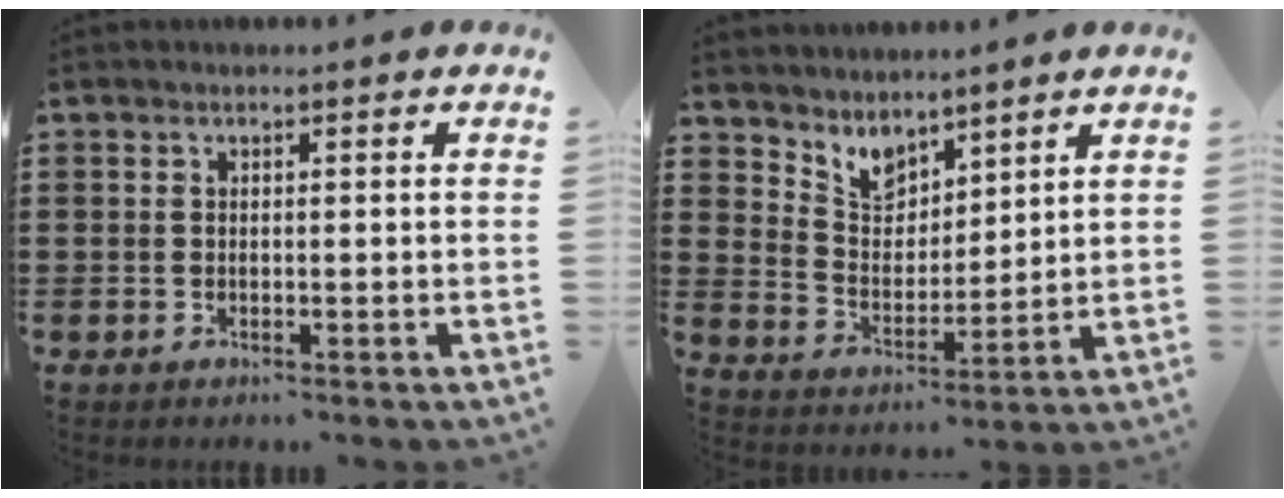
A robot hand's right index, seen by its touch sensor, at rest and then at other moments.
{"total": 5.0, "force": [4.3, 2.4, 1.0], "torque": [-0.041, -0.017, 0.080]}